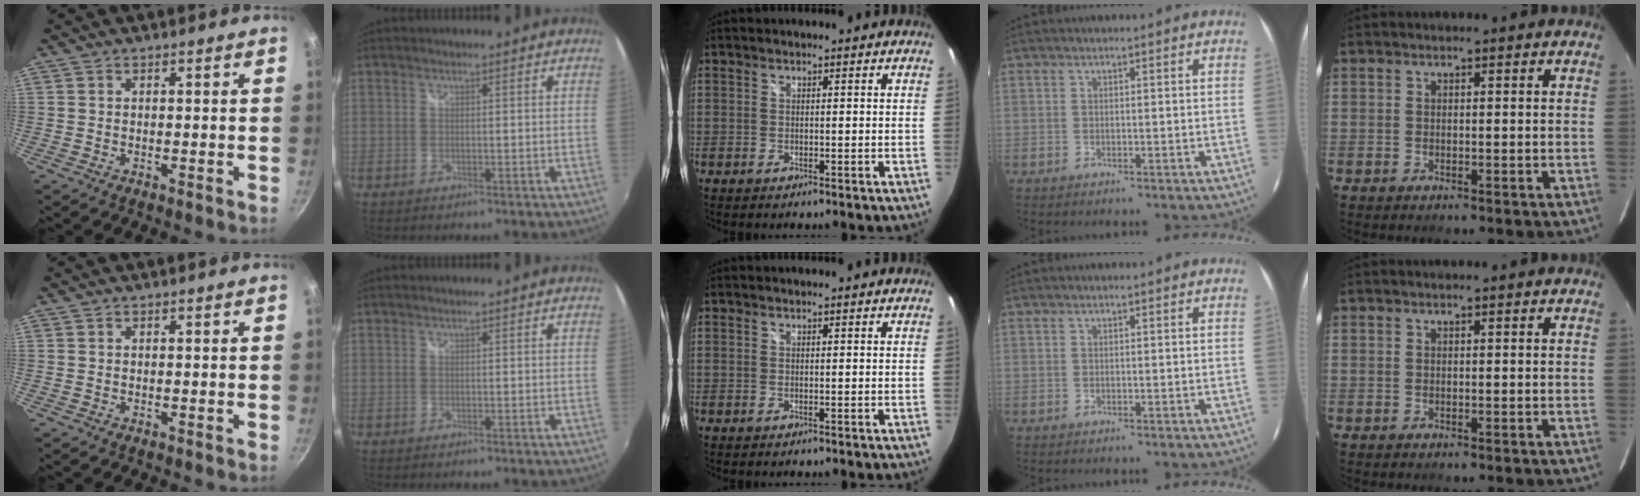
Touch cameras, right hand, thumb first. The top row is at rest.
{}